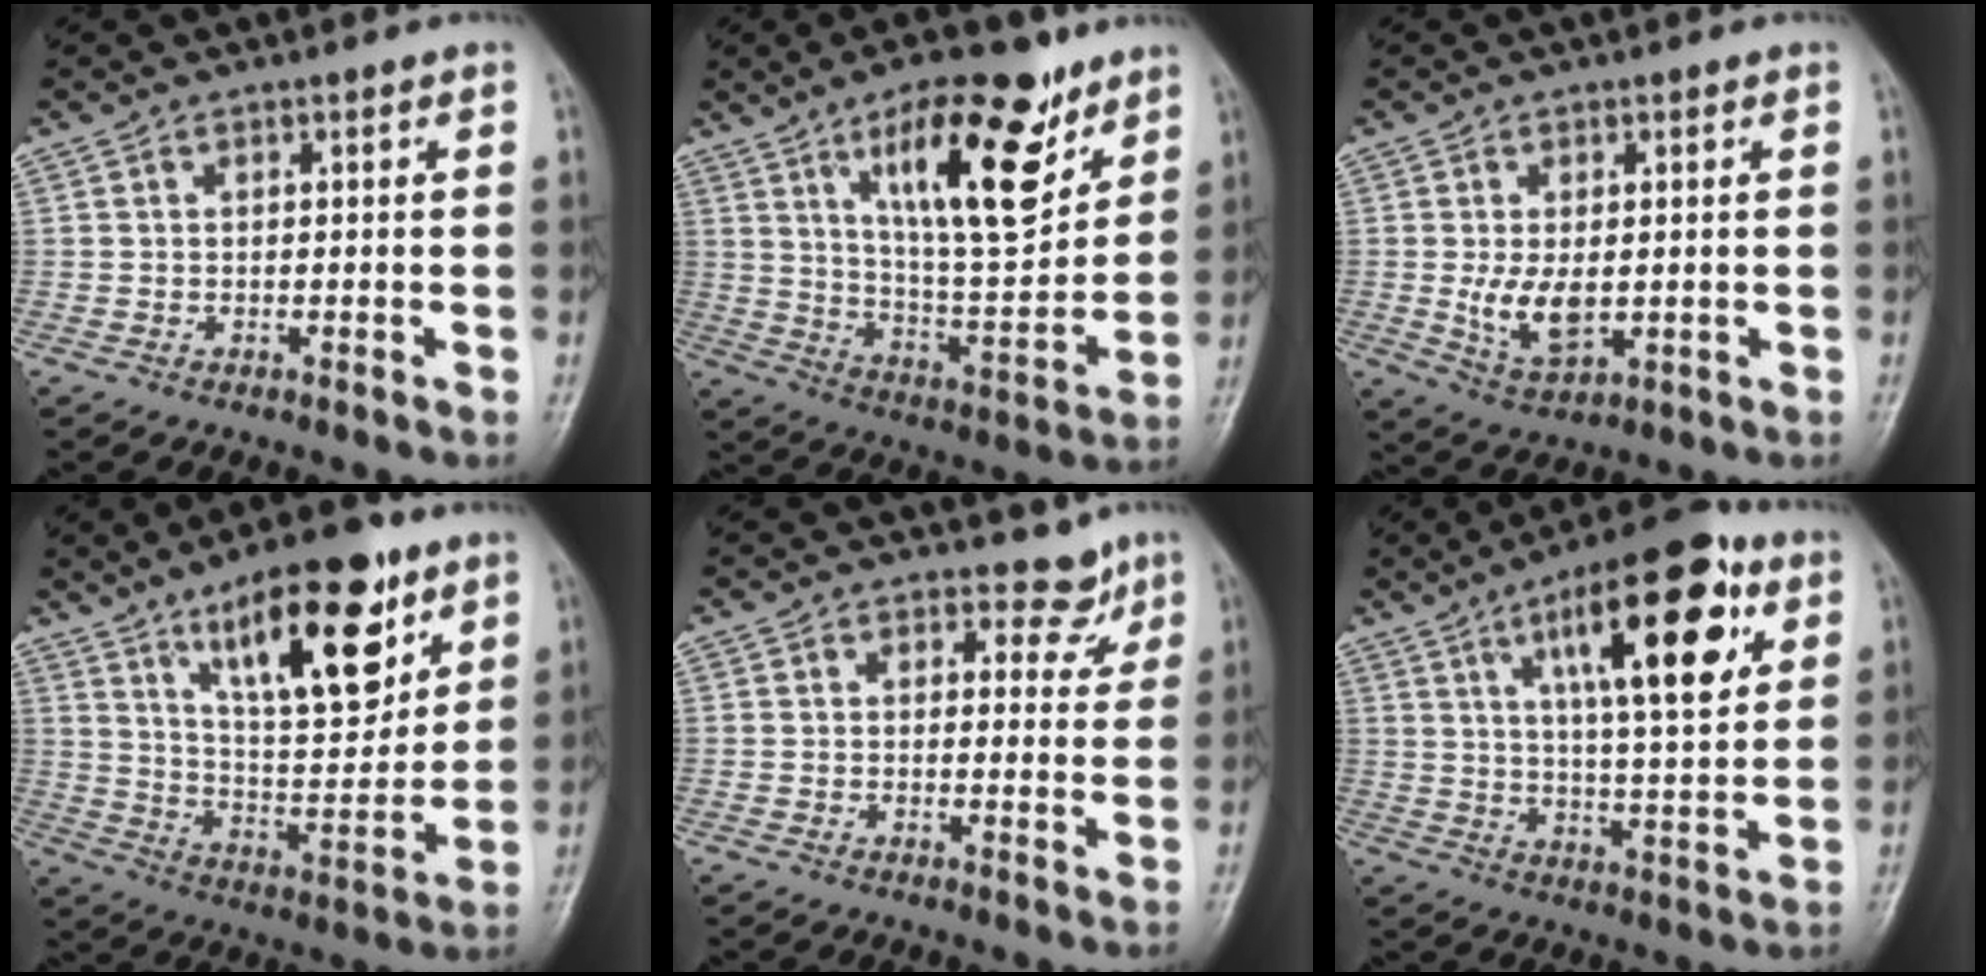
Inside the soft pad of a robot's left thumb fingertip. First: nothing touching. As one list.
[{"total": 19.6, "force": [10.6, 7.0, 14.9], "torque": [-0.197, -0.061, 0.181]}, {"total": 6.7, "force": [-0.1, 3.8, 5.5], "torque": [-0.094, -0.016, 0.008]}, {"total": 20.4, "force": [11.4, 7.9, 15.1], "torque": [-0.187, -0.057, 0.191]}, {"total": 4.3, "force": [3.4, 2.6, 0.6], "torque": [0.017, -0.026, 0.038]}, {"total": 19.4, "force": [8.3, 6.3, 16.4], "torque": [-0.220, -0.025, 0.125]}]